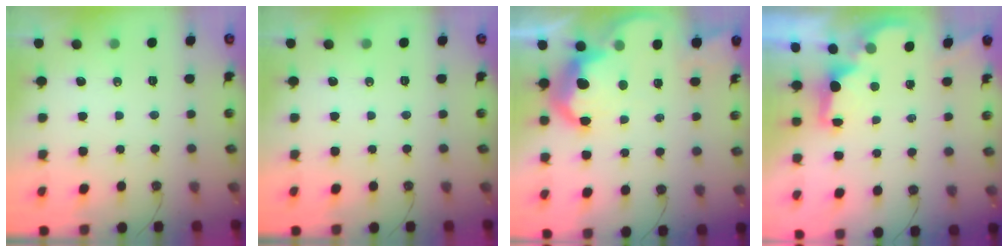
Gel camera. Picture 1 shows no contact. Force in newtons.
{"total": 0.0}
{"total": 14.8, "press": 14.7, "slide": 1.1}
{"total": 2.1, "press": 1.9, "slide": 0.8}